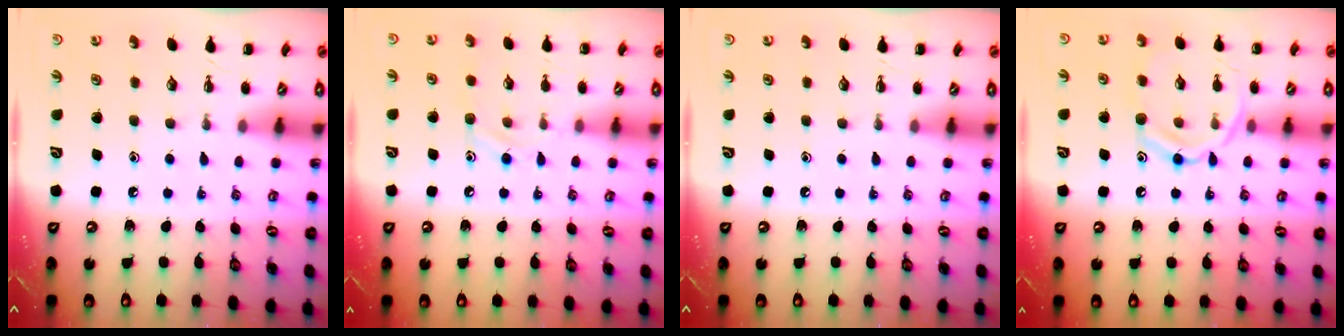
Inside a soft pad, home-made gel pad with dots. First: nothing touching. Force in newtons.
{"total": 7.5, "press": 7.4, "slide": 1.2}
{"total": 0.0}
{"total": 13.0, "press": 13.0, "slide": 0.8}